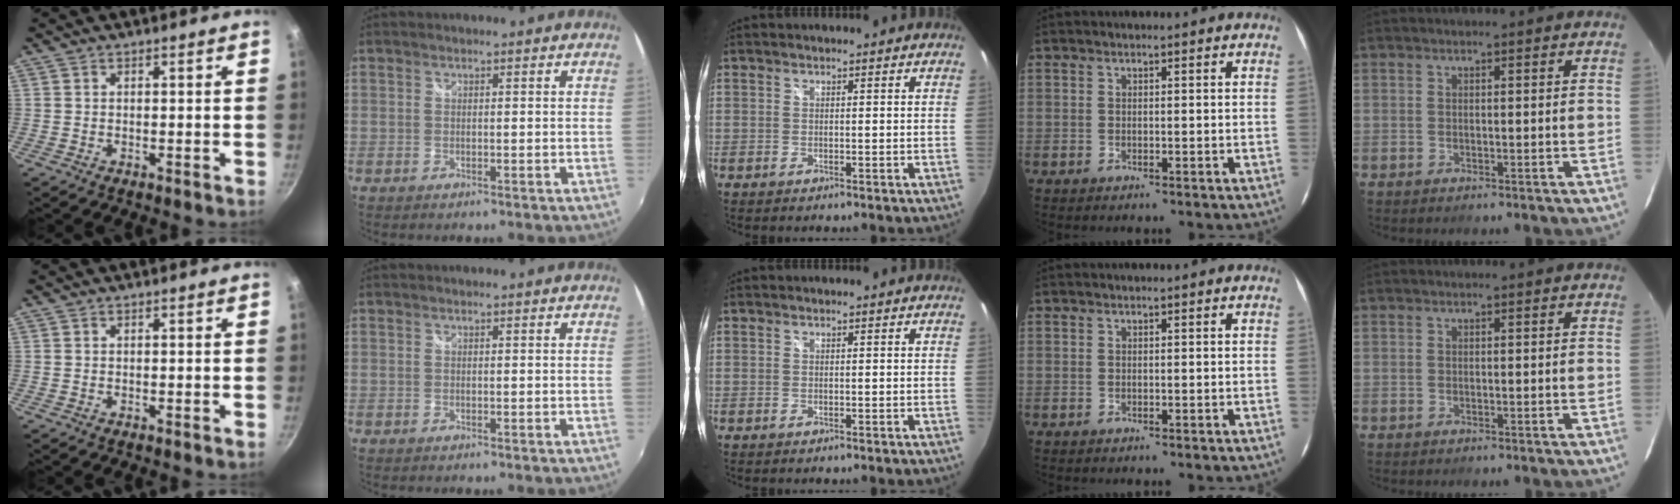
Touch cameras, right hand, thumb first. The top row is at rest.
{}